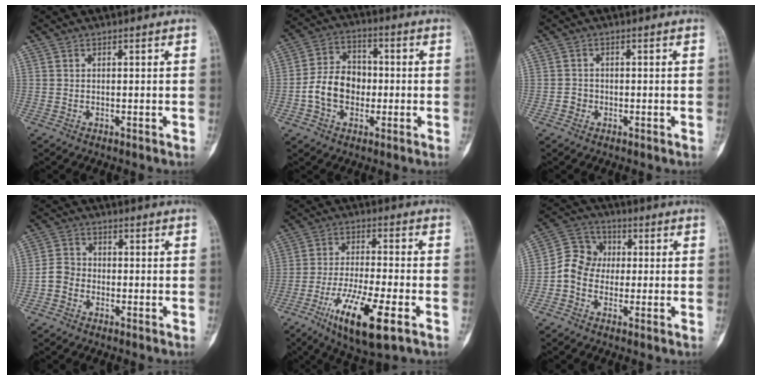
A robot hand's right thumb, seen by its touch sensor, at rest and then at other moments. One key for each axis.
{"total": 10.2, "fx": -1.7, "fy": 7.7, "fz": 6.4, "tx": -0.091, "ty": 0.032, "tz": -0.038}
{"total": 1.5, "fx": -0.6, "fy": 1.4, "fz": 0.3, "tx": 0.004, "ty": 0.008, "tz": -0.014}
{"total": 4.1, "fx": -1.6, "fy": 3.4, "fz": 1.7, "tx": -0.021, "ty": 0.015, "tz": -0.039}
{"total": 15.6, "fx": -7.0, "fy": 4.0, "fz": 13.3, "tx": -0.251, "ty": 0.008, "tz": -0.116}
{"total": 7.7, "fx": -0.9, "fy": 6.8, "fz": 3.6, "tx": -0.041, "ty": 0.030, "tz": -0.033}